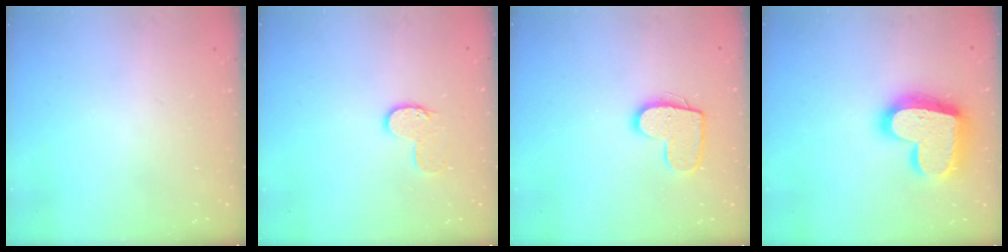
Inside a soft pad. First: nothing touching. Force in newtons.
{"total": 6.8, "press": 6.8, "slide": 0.3}
{"total": 11.8, "press": 11.8, "slide": 0.6}
{"total": 21.7, "press": 21.6, "slide": 1.5}